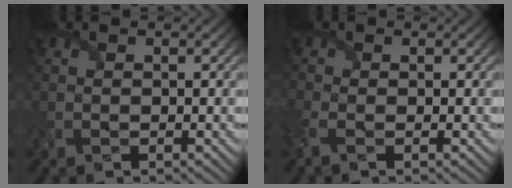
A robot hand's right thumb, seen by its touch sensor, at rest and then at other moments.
{"total": 2.9, "force": [-0.8, 1.9, 2.0], "torque": [-0.061, -0.007, -0.024]}